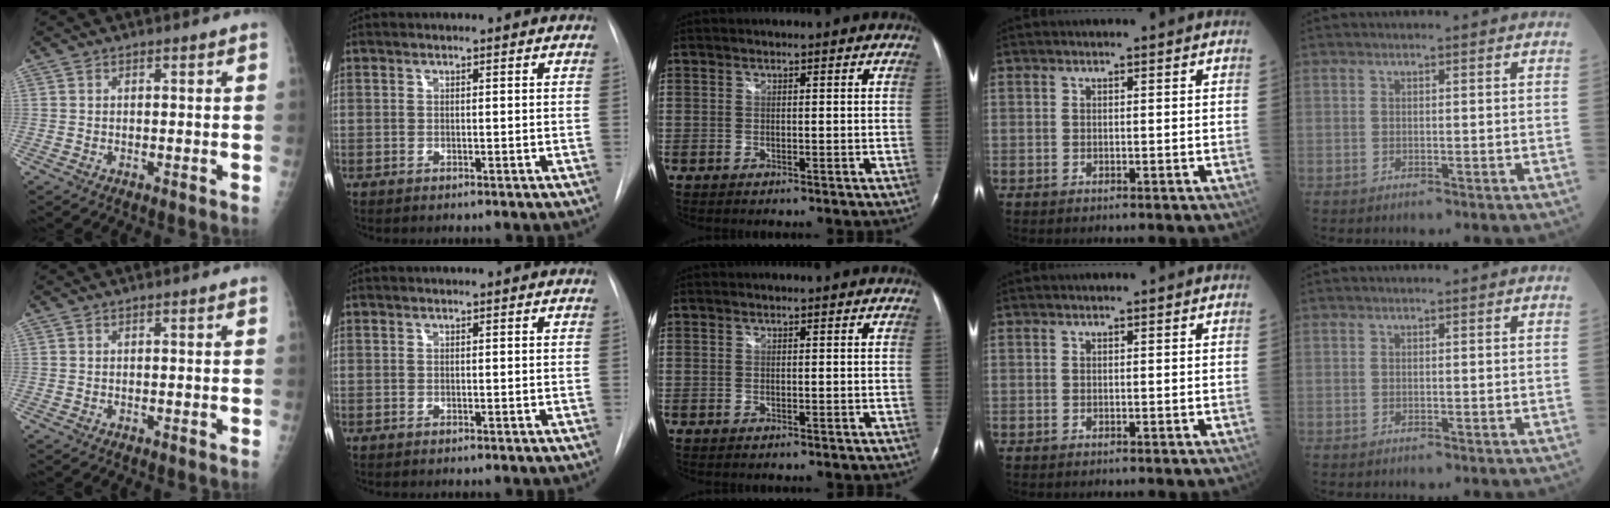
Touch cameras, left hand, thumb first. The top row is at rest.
{}